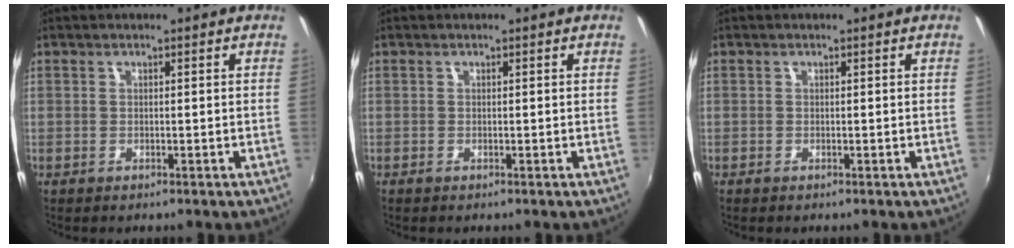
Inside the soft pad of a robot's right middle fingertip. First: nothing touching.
{"total": 0.0}
{"total": 0.0}